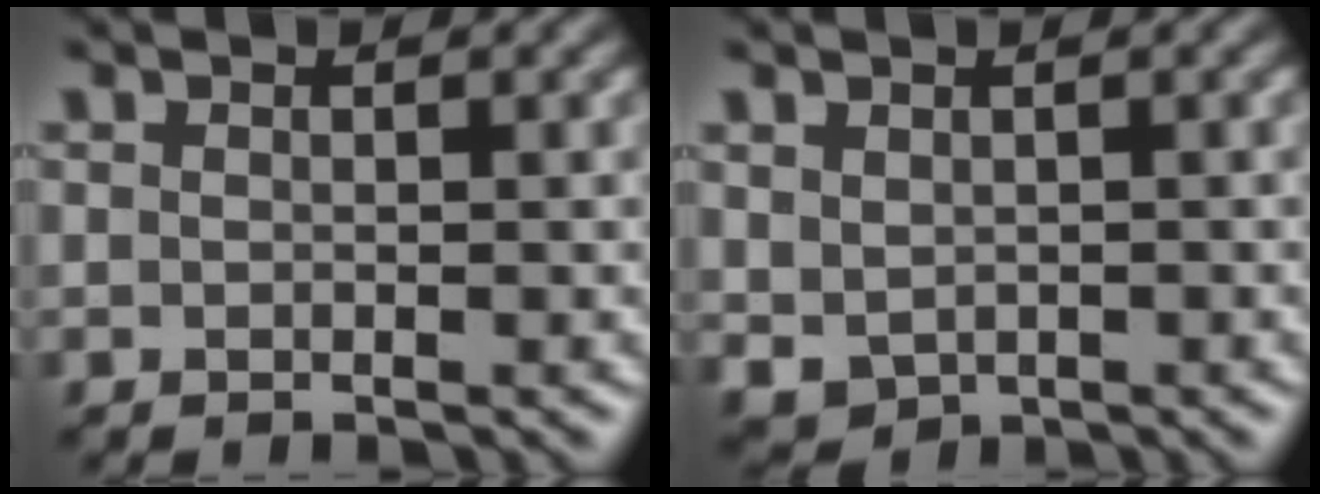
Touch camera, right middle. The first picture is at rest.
{"total": 1.8, "force": [0.4, 1.5, 0.9], "torque": [-0.021, -0.008, 0.014]}